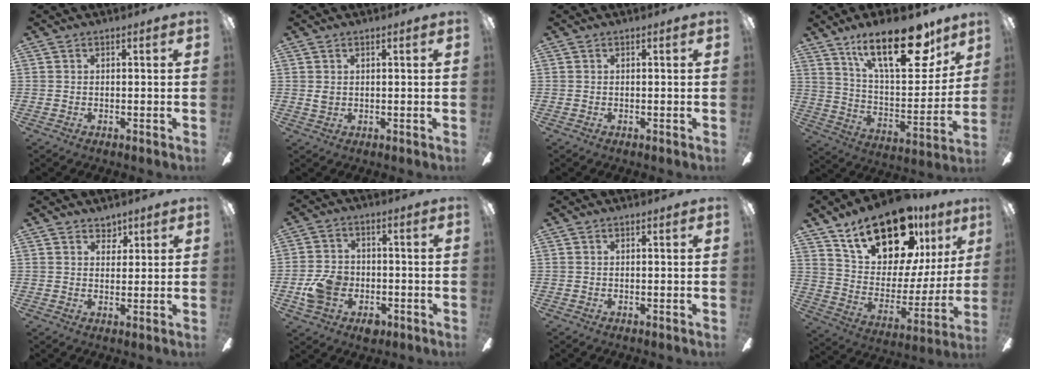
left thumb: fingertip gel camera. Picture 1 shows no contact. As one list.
[{"total": 1.5, "force": [0.6, 1.0, 0.9], "torque": [-0.022, 0.004, 0.011]}, {"total": 0.0}, {"total": 25.6, "force": [15.8, 9.9, 17.5], "torque": [-0.258, -0.090, 0.265]}, {"total": 3.5, "force": [2.7, 2.0, 0.9], "torque": [-0.003, -0.010, 0.046]}, {"total": 8.7, "force": [-2.8, 6.8, 4.7], "torque": [-0.090, 0.020, -0.051]}, {"total": 0.0}, {"total": 23.0, "force": [16.1, 10.7, 12.5], "torque": [-0.200, -0.102, 0.284]}]